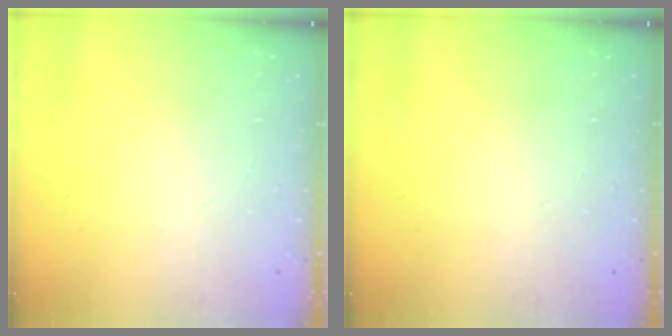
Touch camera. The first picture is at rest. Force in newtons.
{"total": 0.0}